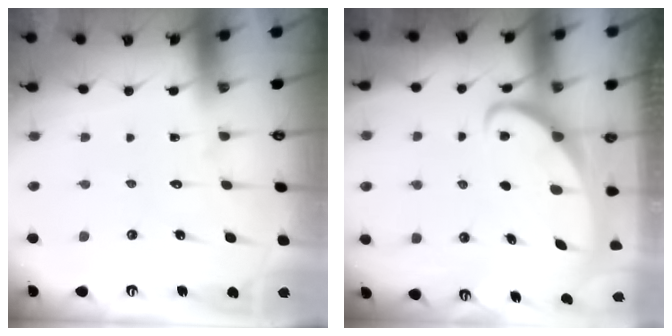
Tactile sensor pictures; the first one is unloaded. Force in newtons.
{"total": 2.0, "press": 2.0, "slide": 0.3}